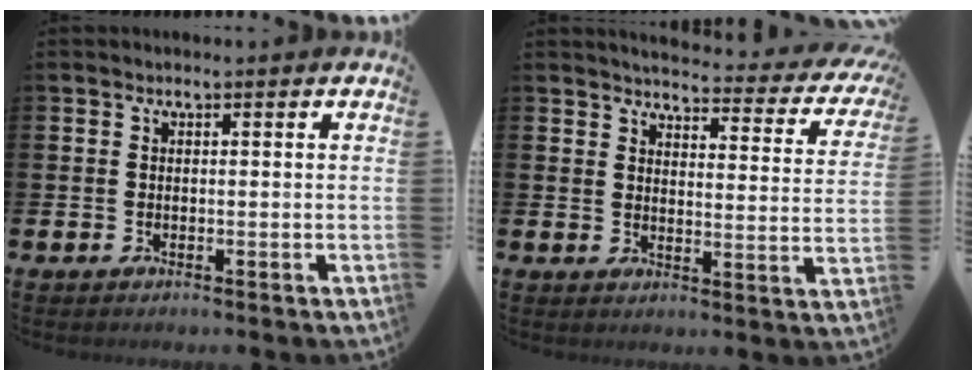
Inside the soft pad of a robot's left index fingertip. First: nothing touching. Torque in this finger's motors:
{"motor_torque": [0.97, -1.17, 0.41, 0.05]}